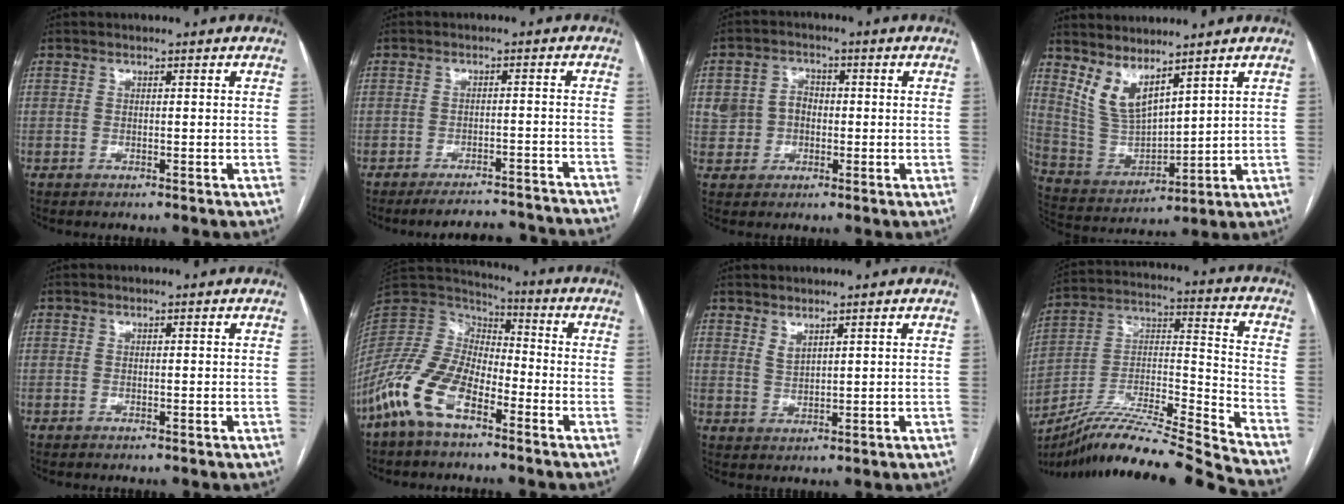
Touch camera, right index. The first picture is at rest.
{"total": 13.4, "force": [-13.1, 0.1, 2.9], "torque": [-0.024, -0.002, -0.156]}
{"total": 5.3, "force": [-0.3, 4.9, 1.9], "torque": [-0.044, 0.022, -0.002]}
{"total": 8.2, "force": [6.2, 2.3, 4.9], "torque": [-0.109, -0.011, 0.148]}
{"total": 0.0}
{"total": 13.2, "force": [-7.5, 5.7, 9.2], "torque": [-0.210, 0.003, -0.153]}
{"total": 0.7, "force": [0.6, 0.1, 0.4], "torque": [-0.011, -0.005, 0.014]}
{"total": 21.6, "force": [-19.2, -2.0, 9.6], "torque": [-0.180, 0.001, -0.337]}